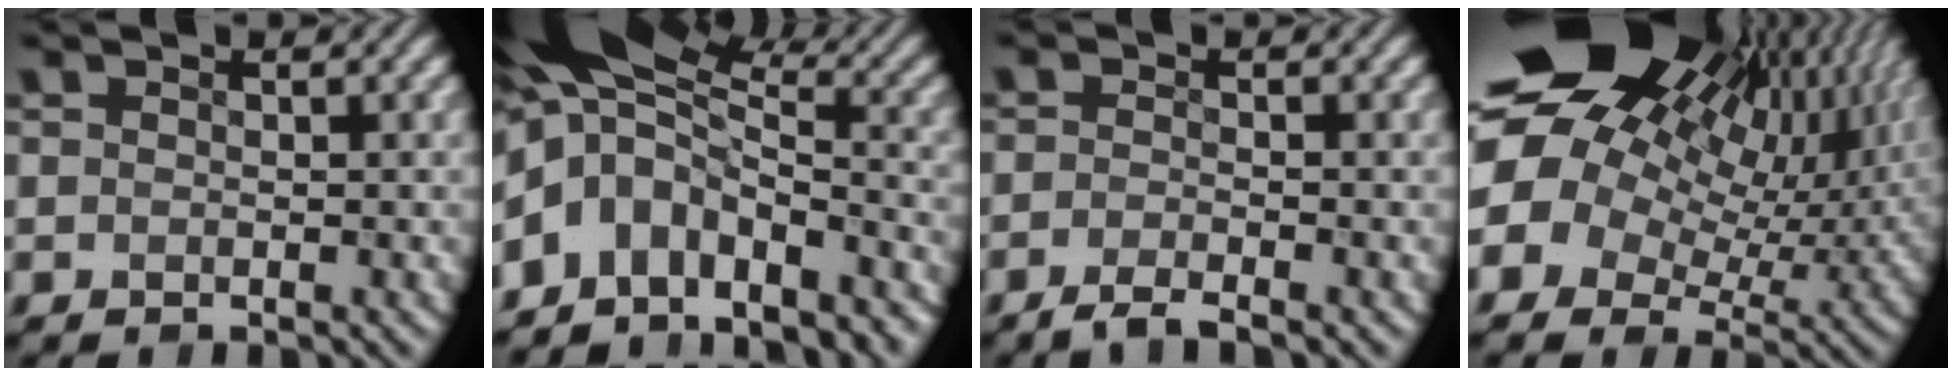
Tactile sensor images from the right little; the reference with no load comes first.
{"total": 14.2, "force": [-2.3, 9.2, 10.5], "torque": [-0.218, -0.014, 0.001]}
{"total": 2.1, "force": [-1.7, 0.2, 1.3], "torque": [-0.033, -0.001, -0.041]}
{"total": 21.3, "force": [6.6, 15.1, 13.5], "torque": [-0.280, 0.019, 0.113]}